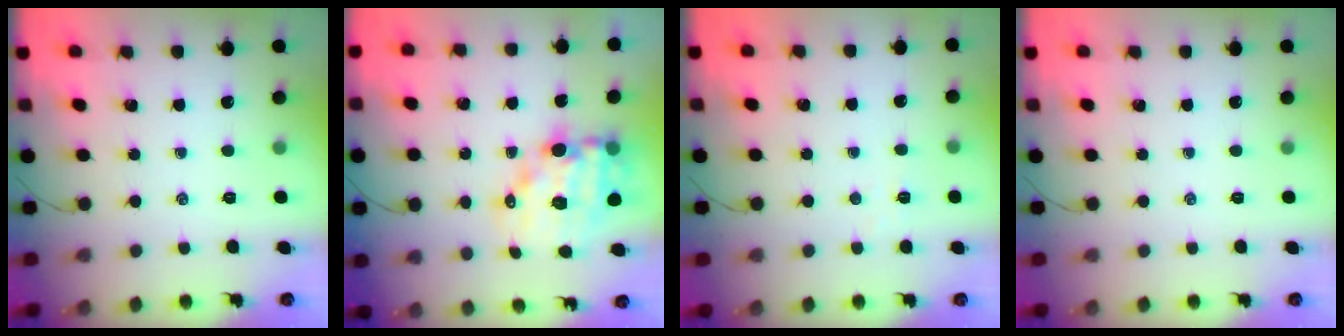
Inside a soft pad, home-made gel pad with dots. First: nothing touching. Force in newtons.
{"total": 13.2, "press": 12.8, "slide": 3.4}
{"total": 2.6, "press": 2.4, "slide": 0.8}
{"total": 0.0}